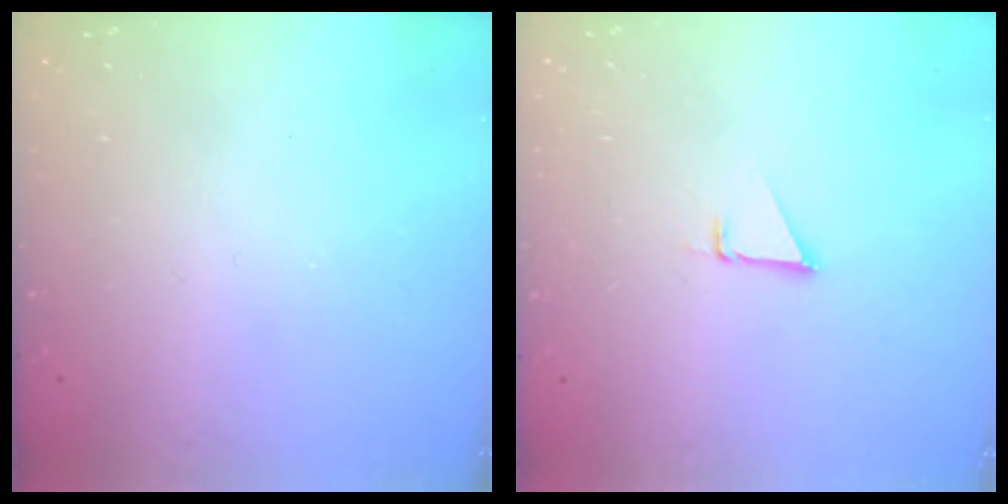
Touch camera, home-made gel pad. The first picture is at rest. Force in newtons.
{"total": 1.5, "press": 1.5, "slide": 0.1}